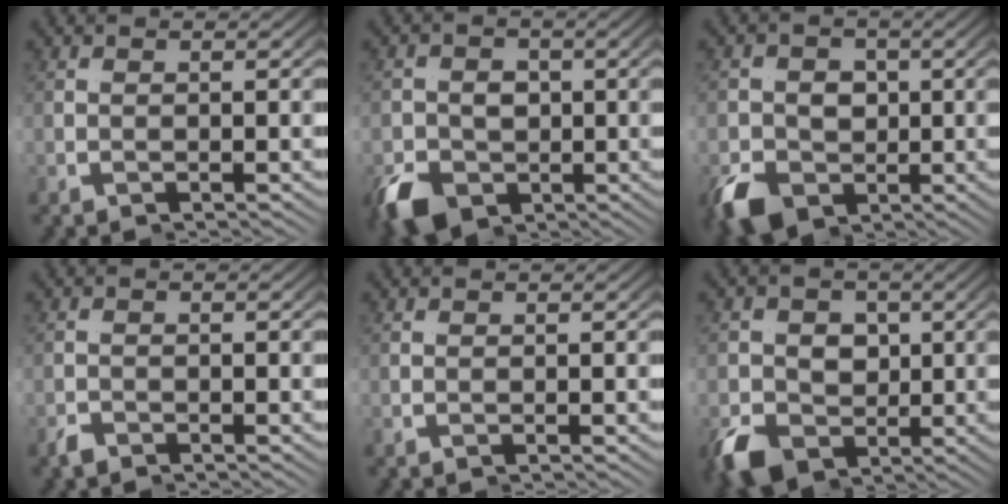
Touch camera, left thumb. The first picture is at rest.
{"total": 9.3, "force": [-1.5, 6.9, 6.2], "torque": [-0.092, -0.017, -0.023]}
{"total": 11.4, "force": [-0.9, 8.5, 7.5], "torque": [-0.107, -0.011, -0.021]}
{"total": 1.7, "force": [-0.9, -0.4, -1.4], "torque": [0.021, 0.000, -0.021]}
{"total": 0.0}
{"total": 12.8, "force": [-0.5, 9.6, 8.4], "torque": [-0.125, -0.014, -0.014]}